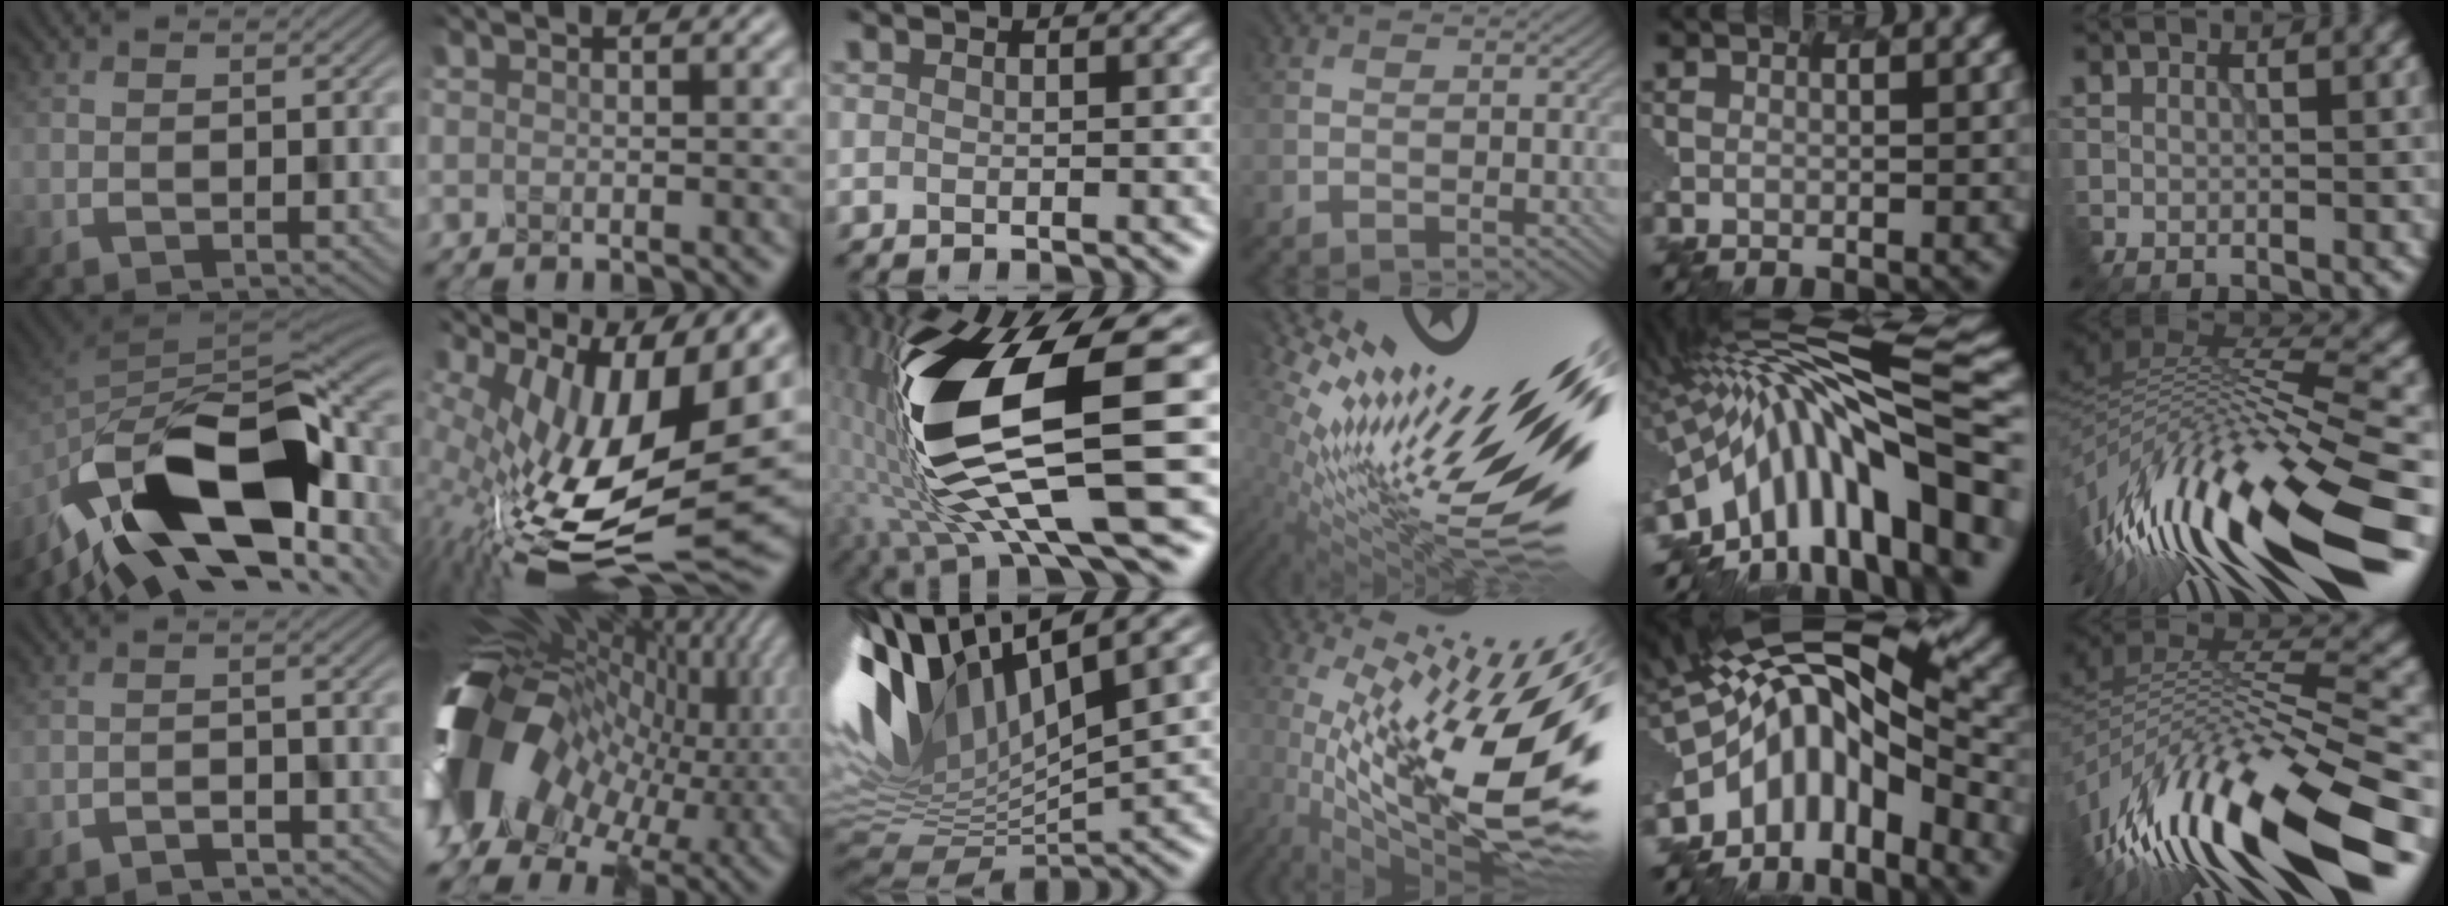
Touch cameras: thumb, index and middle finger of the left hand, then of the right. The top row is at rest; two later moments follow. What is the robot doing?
{"motion": "disassemble", "object": "hinged tin"}